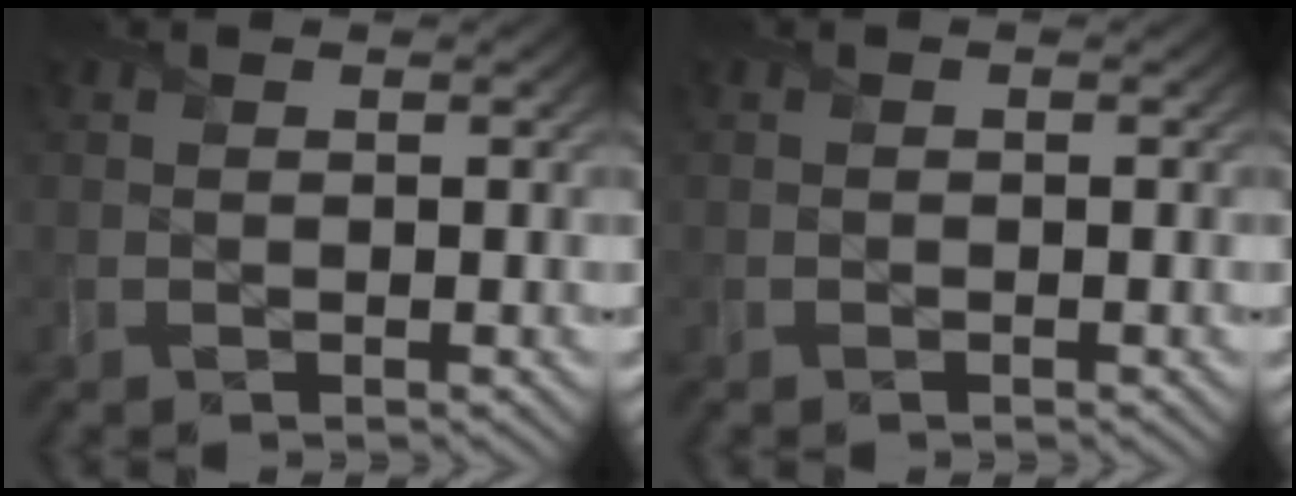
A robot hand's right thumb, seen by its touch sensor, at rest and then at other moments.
{"total": 0.0}